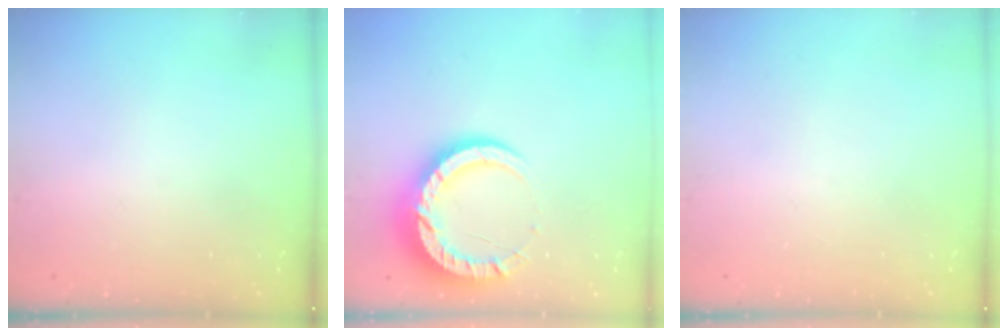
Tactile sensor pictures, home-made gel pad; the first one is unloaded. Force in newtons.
{"total": 13.4, "press": 13.4, "slide": 1.1}
{"total": 0.0}